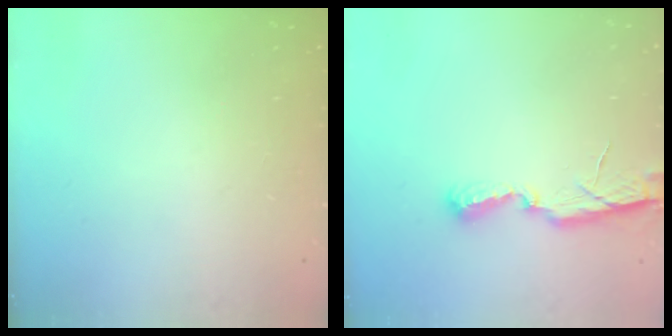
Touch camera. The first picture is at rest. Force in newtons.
{"total": 6.5, "press": 6.5, "slide": 0.5}